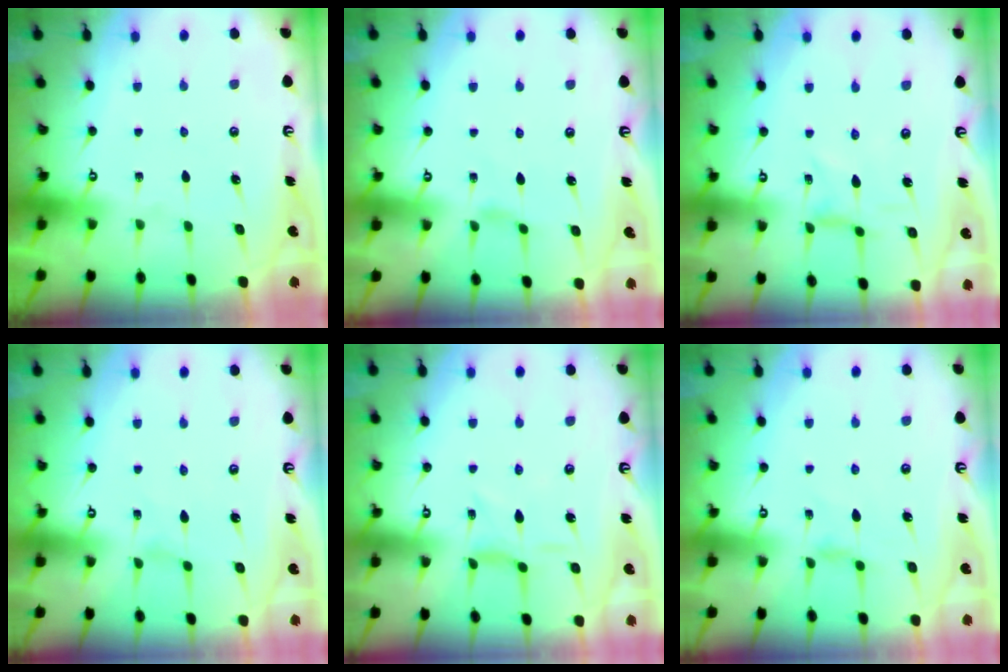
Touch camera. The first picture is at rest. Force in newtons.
{"total": 0.8, "press": 0.7, "slide": 0.4}
{"total": 0.0}
{"total": 0.0}
{"total": 2.3, "press": 2.3, "slide": 0.5}
{"total": 2.7, "press": 2.6, "slide": 0.5}